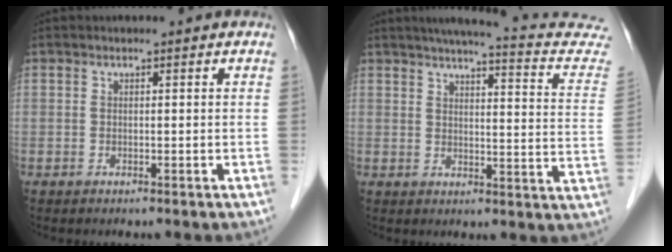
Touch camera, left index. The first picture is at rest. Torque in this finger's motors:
{"motor_torque": [0.36, -0.91, 0.00, 0.01]}